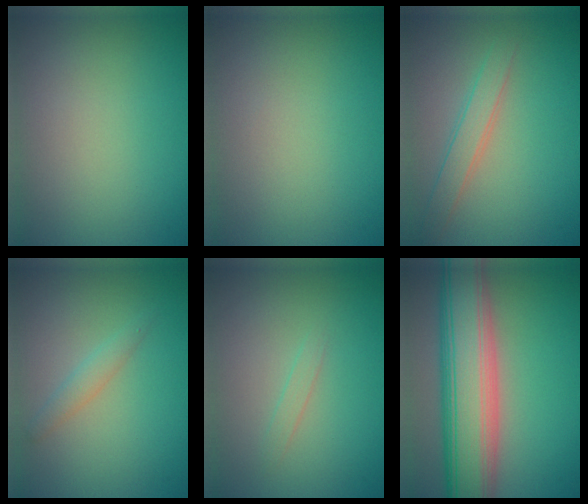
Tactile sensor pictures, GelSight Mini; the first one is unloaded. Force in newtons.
{"total": 0.0}
{"total": 2.3, "press": 2.3, "slide": 0.1}
{"total": 1.4, "press": 1.4, "slide": 0.0}
{"total": 0.8, "press": 0.8, "slide": 0.1}
{"total": 10.6, "press": 10.6, "slide": 0.7}